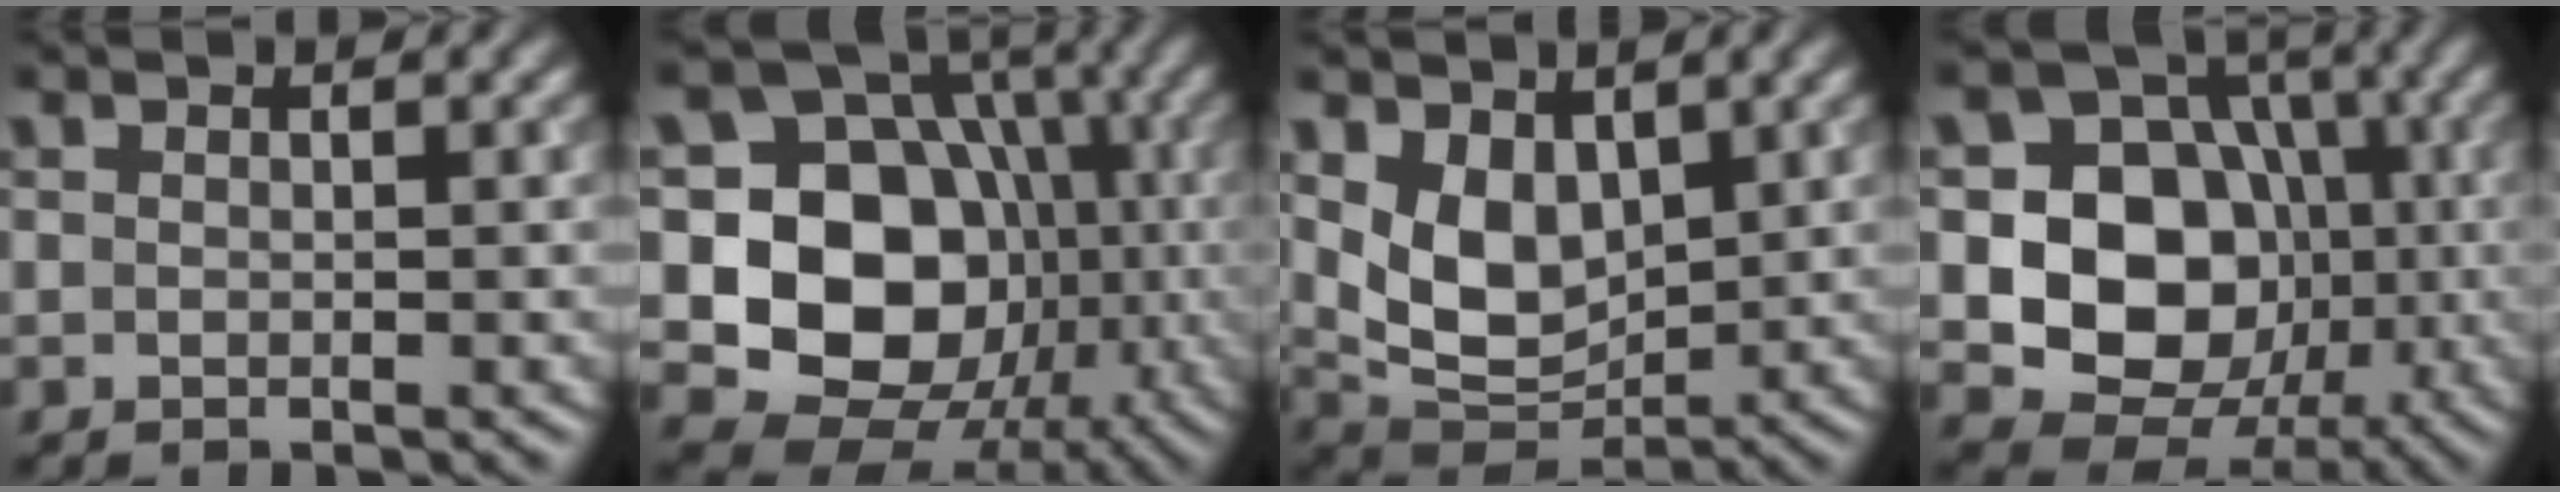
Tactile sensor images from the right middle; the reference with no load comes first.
{"total": 14.0, "force": [-1.5, 11.6, 7.6], "torque": [-0.119, -0.013, -0.037]}
{"total": 5.9, "force": [1.6, 3.9, 4.1], "torque": [-0.078, -0.017, 0.038]}
{"total": 11.1, "force": [-1.7, 9.1, 6.0], "torque": [-0.098, -0.007, -0.041]}